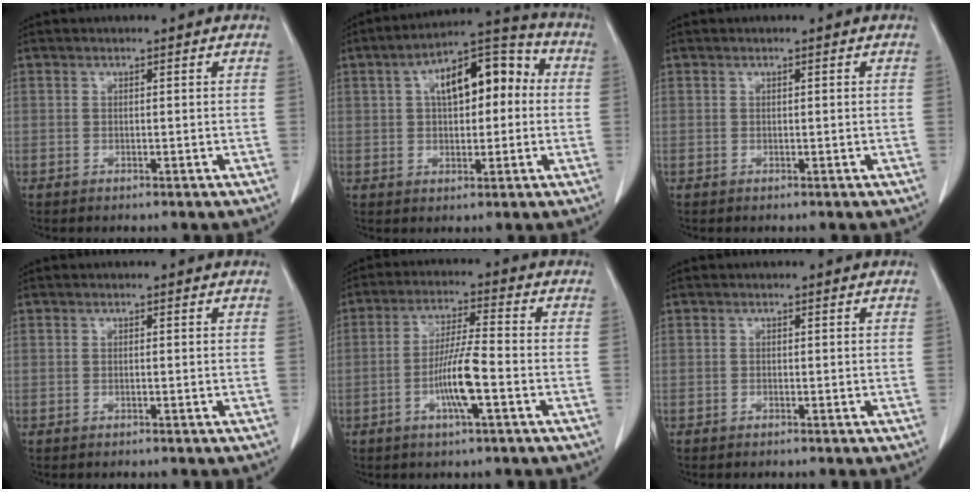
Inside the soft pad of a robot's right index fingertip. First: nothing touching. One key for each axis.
{"total": 12.6, "fx": 2.0, "fy": 5.7, "fz": 11.0, "tx": -0.168, "ty": 0.047, "tz": 0.030}
{"total": 0.0}
{"total": 0.0}
{"total": 8.2, "fx": -2.6, "fy": 0.3, "fz": 7.7, "tx": -0.149, "ty": -0.002, "tz": -0.052}
{"total": 0.0}